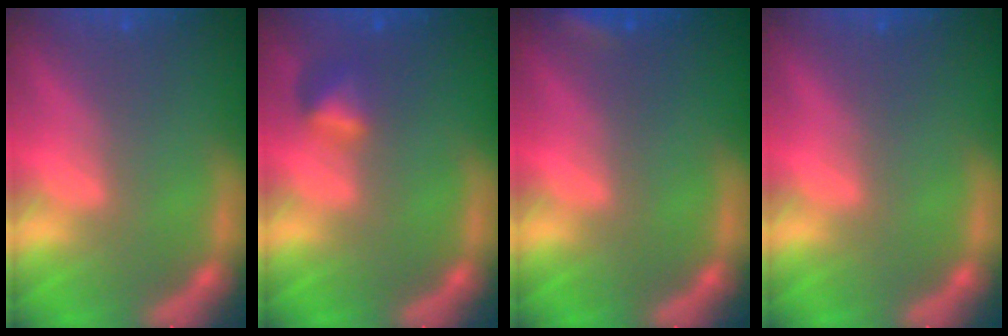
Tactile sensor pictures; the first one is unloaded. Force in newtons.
{"total": 1.9}
{"total": 1.9}
{"total": 0.0}